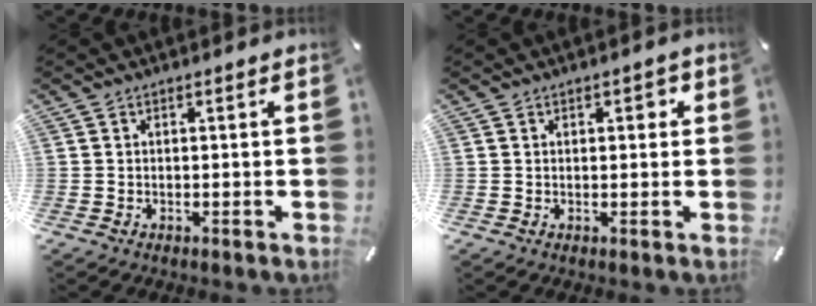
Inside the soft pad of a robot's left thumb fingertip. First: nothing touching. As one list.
[{"total": 1.8, "force": [0.7, 1.0, 1.3], "torque": [-0.018, 0.003, 0.009]}]